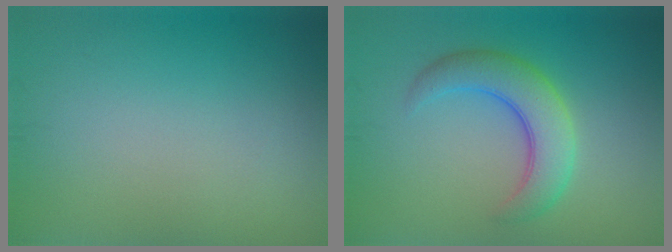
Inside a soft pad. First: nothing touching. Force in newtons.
{"total": 5.1, "press": 5.1, "slide": 0.2}